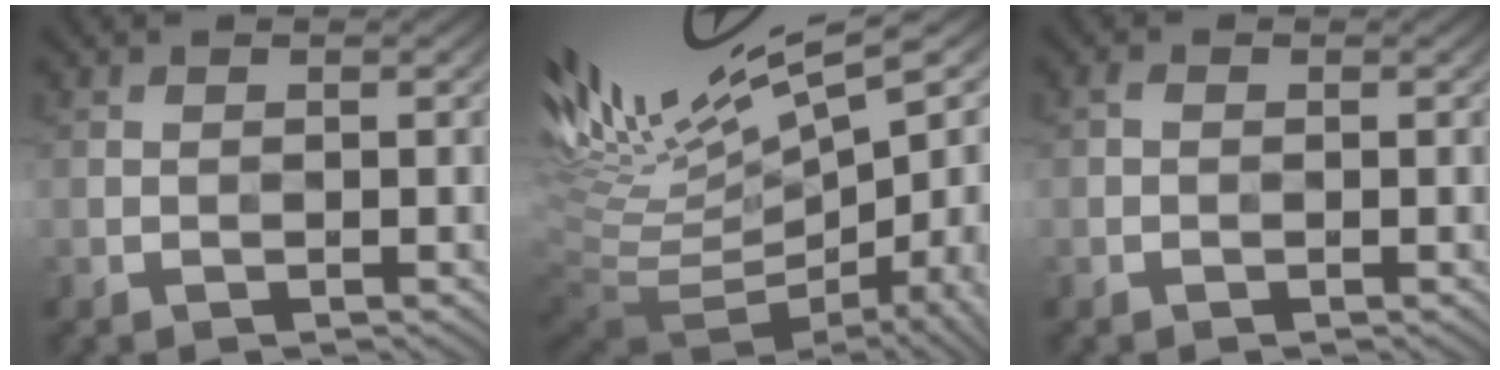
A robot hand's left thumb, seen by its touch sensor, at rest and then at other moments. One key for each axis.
{"total": 14.9, "fx": 3.5, "fy": 5.1, "fz": 13.5, "tx": -0.187, "ty": 0.010, "tz": 0.112}
{"total": 0.5, "fx": -0.1, "fy": 0.4, "fz": 0.4, "tx": -0.004, "ty": 0.002, "tz": -0.004}